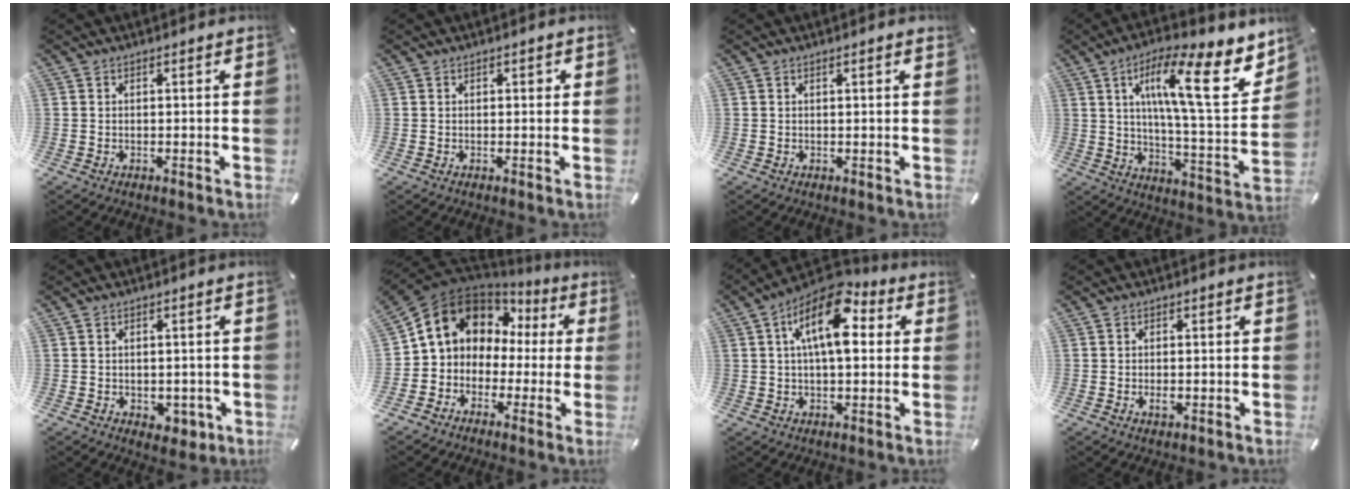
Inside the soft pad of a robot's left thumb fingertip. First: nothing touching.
{"total": 0.7, "force": [0.2, 0.5, 0.5], "torque": [-0.002, 0.000, 0.000]}
{"total": 0.8, "force": [0.3, 0.1, 0.8], "torque": [-0.014, 0.000, 0.005]}
{"total": 18.5, "force": [9.0, 4.5, 15.5], "torque": [-0.239, -0.046, 0.131]}
{"total": 3.5, "force": [-1.0, 2.5, 2.3], "torque": [-0.030, 0.004, -0.016]}
{"total": 11.0, "force": [3.5, 9.8, 3.5], "torque": [-0.093, -0.019, 0.069]}
{"total": 14.4, "force": [5.3, 6.8, 11.6], "torque": [-0.195, -0.022, 0.089]}
{"total": 1.8, "force": [-0.2, 0.9, 1.5], "torque": [-0.035, -0.004, -0.006]}